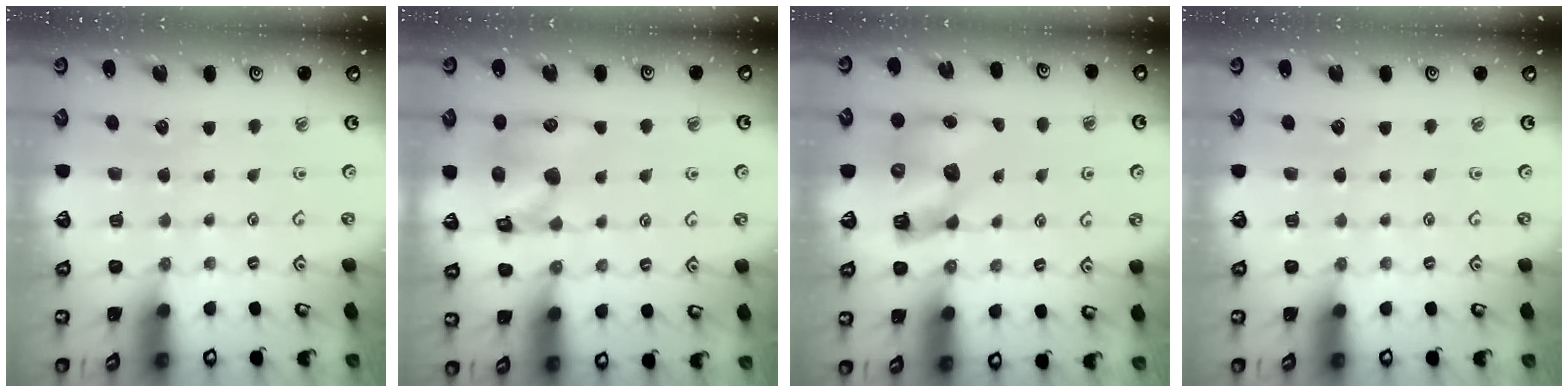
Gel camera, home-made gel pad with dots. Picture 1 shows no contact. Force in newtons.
{"total": 12.0, "press": 11.9, "slide": 1.6}
{"total": 10.6, "press": 10.5, "slide": 1.3}
{"total": 0.0}